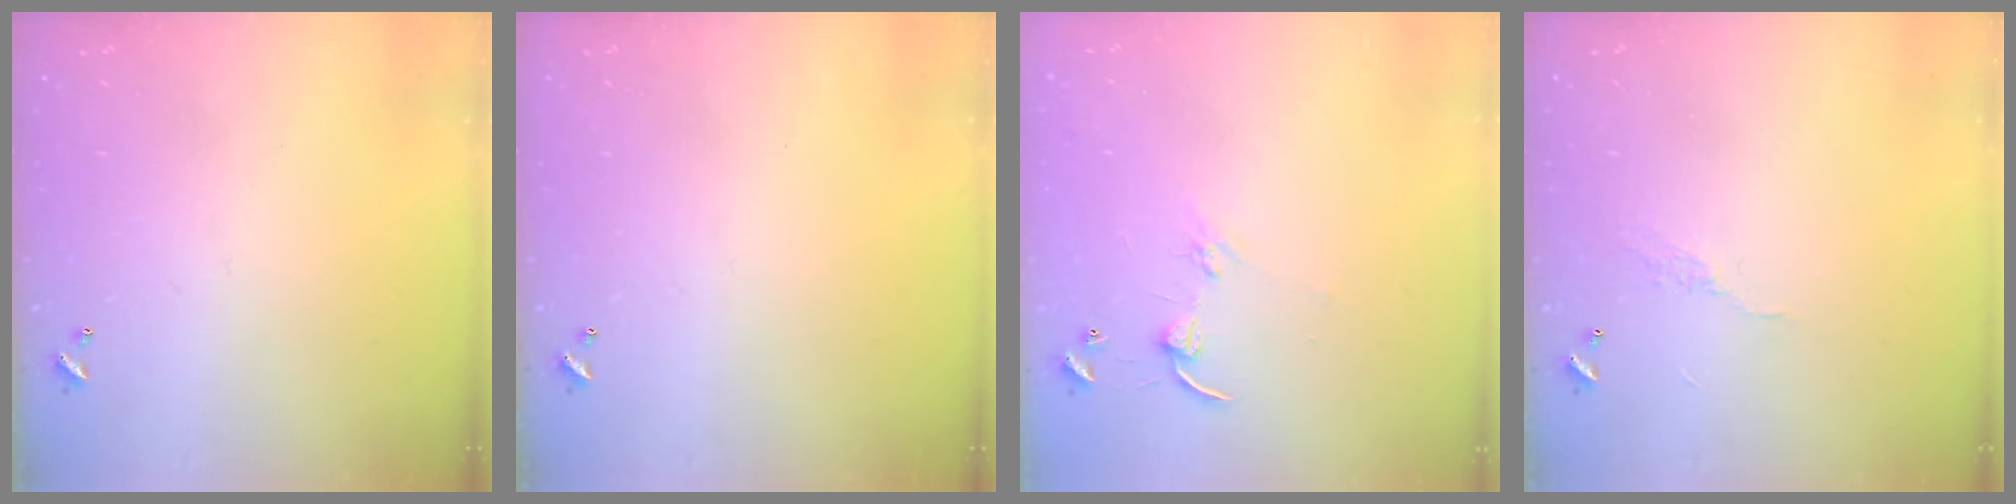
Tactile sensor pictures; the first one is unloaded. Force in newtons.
{"total": 0.0}
{"total": 4.6, "press": 4.6, "slide": 0.4}
{"total": 6.6, "press": 6.6, "slide": 0.7}